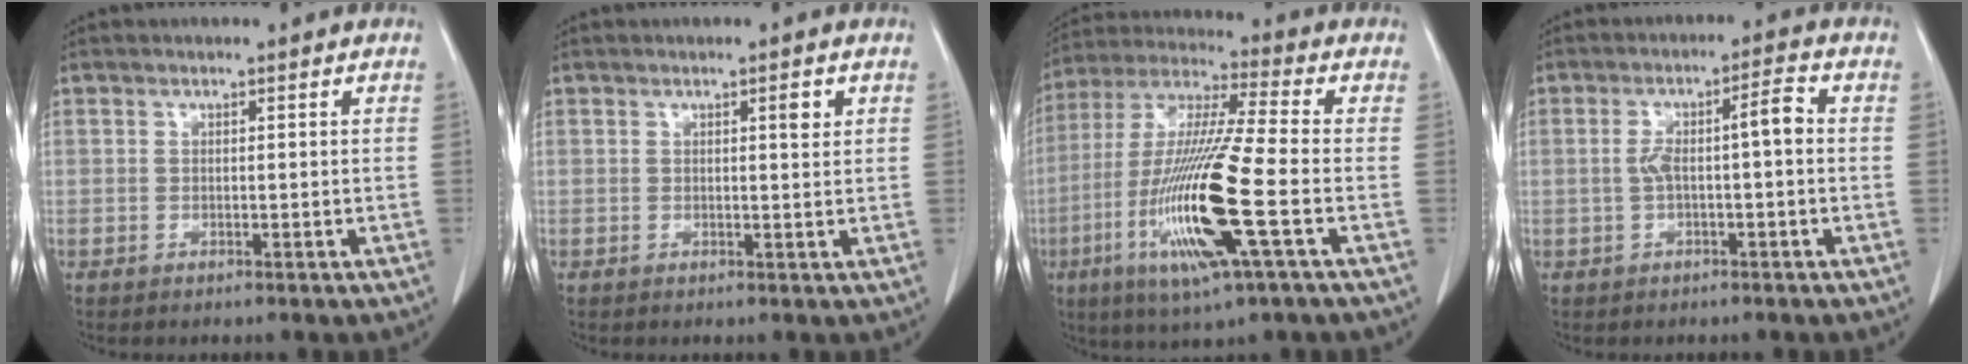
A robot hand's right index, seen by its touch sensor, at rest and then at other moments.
{"total": 1.5, "force": [0.6, 0.2, 1.4], "torque": [-0.023, 0.001, 0.010]}
{"total": 18.1, "force": [-5.5, 0.7, 17.2], "torque": [-0.360, -0.022, -0.104]}
{"total": 5.3, "force": [-0.3, 0.7, 5.2], "torque": [-0.094, 0.026, -0.002]}